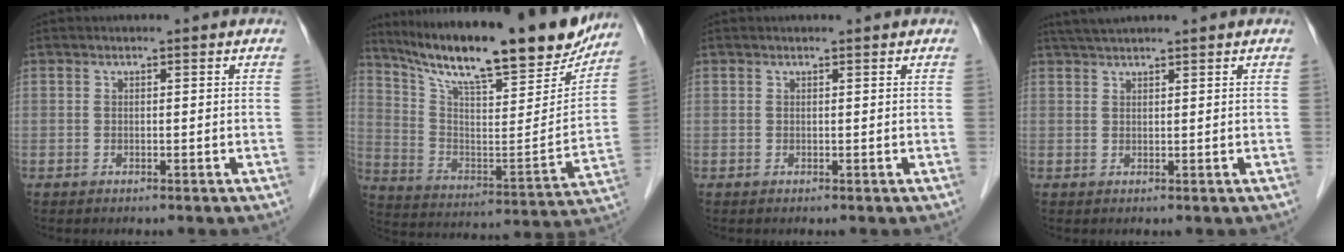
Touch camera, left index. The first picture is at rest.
{"total": 25.8, "force": [21.4, 4.6, 13.6], "torque": [-0.229, -0.027, 0.318]}
{"total": 0.7, "force": [0.7, 0.0, 0.1], "torque": [-0.007, 0.002, 0.009]}
{"total": 4.0, "force": [3.7, -0.1, 1.7], "torque": [-0.027, 0.031, 0.066]}